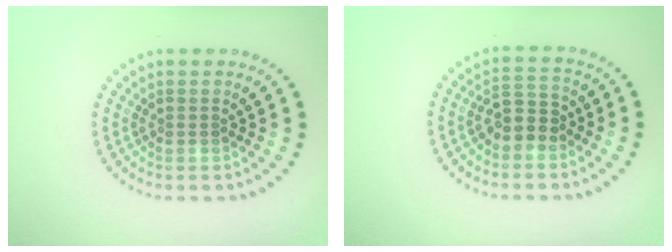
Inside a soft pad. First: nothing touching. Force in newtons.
{"total": 2.7, "press": 2.5, "slide": 0.9}